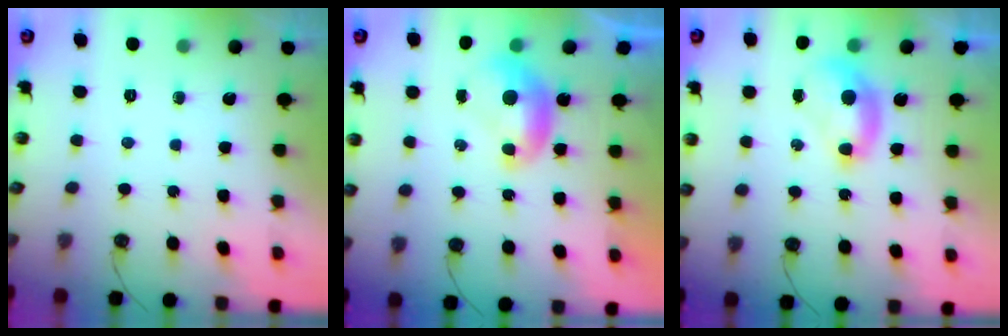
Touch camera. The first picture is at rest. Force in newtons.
{"total": 0.0}
{"total": 2.5, "press": 2.3, "slide": 0.9}